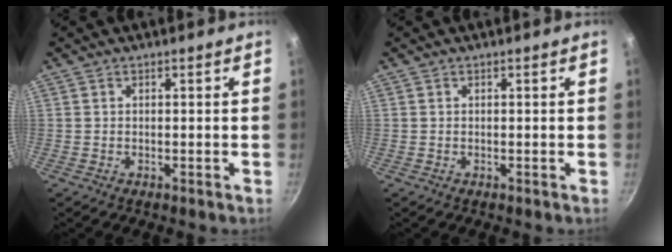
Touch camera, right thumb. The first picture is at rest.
{"total": 0.0}